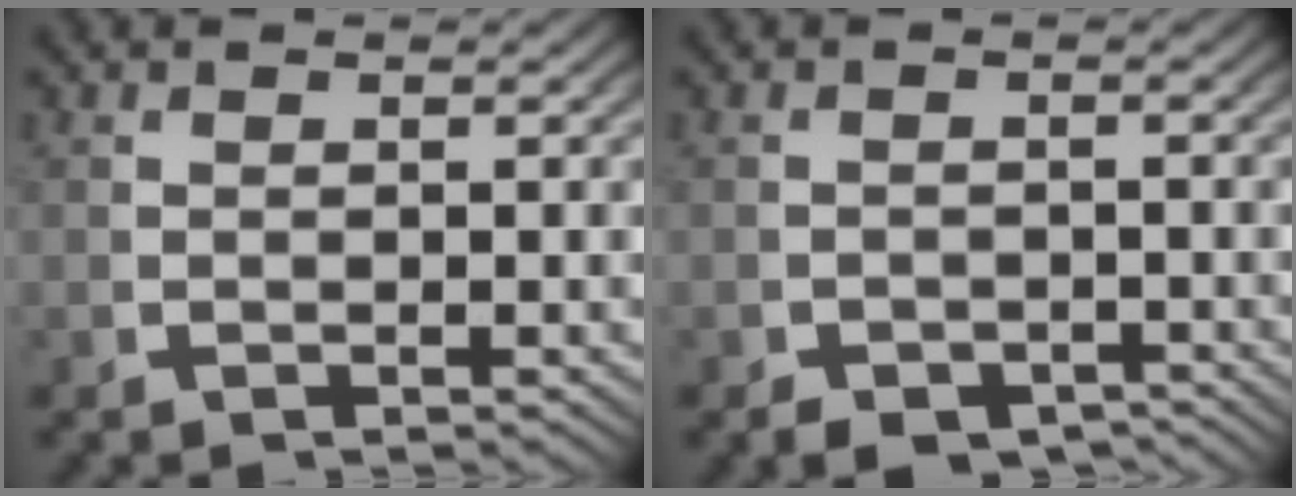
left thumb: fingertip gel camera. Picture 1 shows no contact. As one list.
[{"total": 3.1, "force": [-2.6, 1.3, 0.9], "torque": [-0.004, -0.016, -0.040]}]